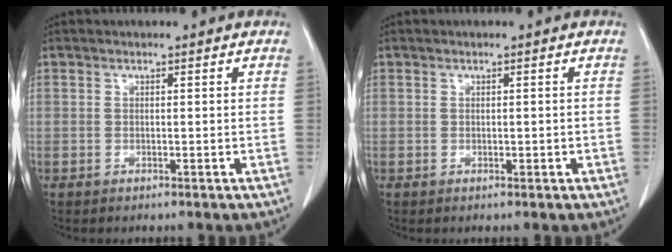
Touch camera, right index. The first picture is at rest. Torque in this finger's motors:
{"motor_torque": [0.02, 0.08, 0.03, 0.06]}